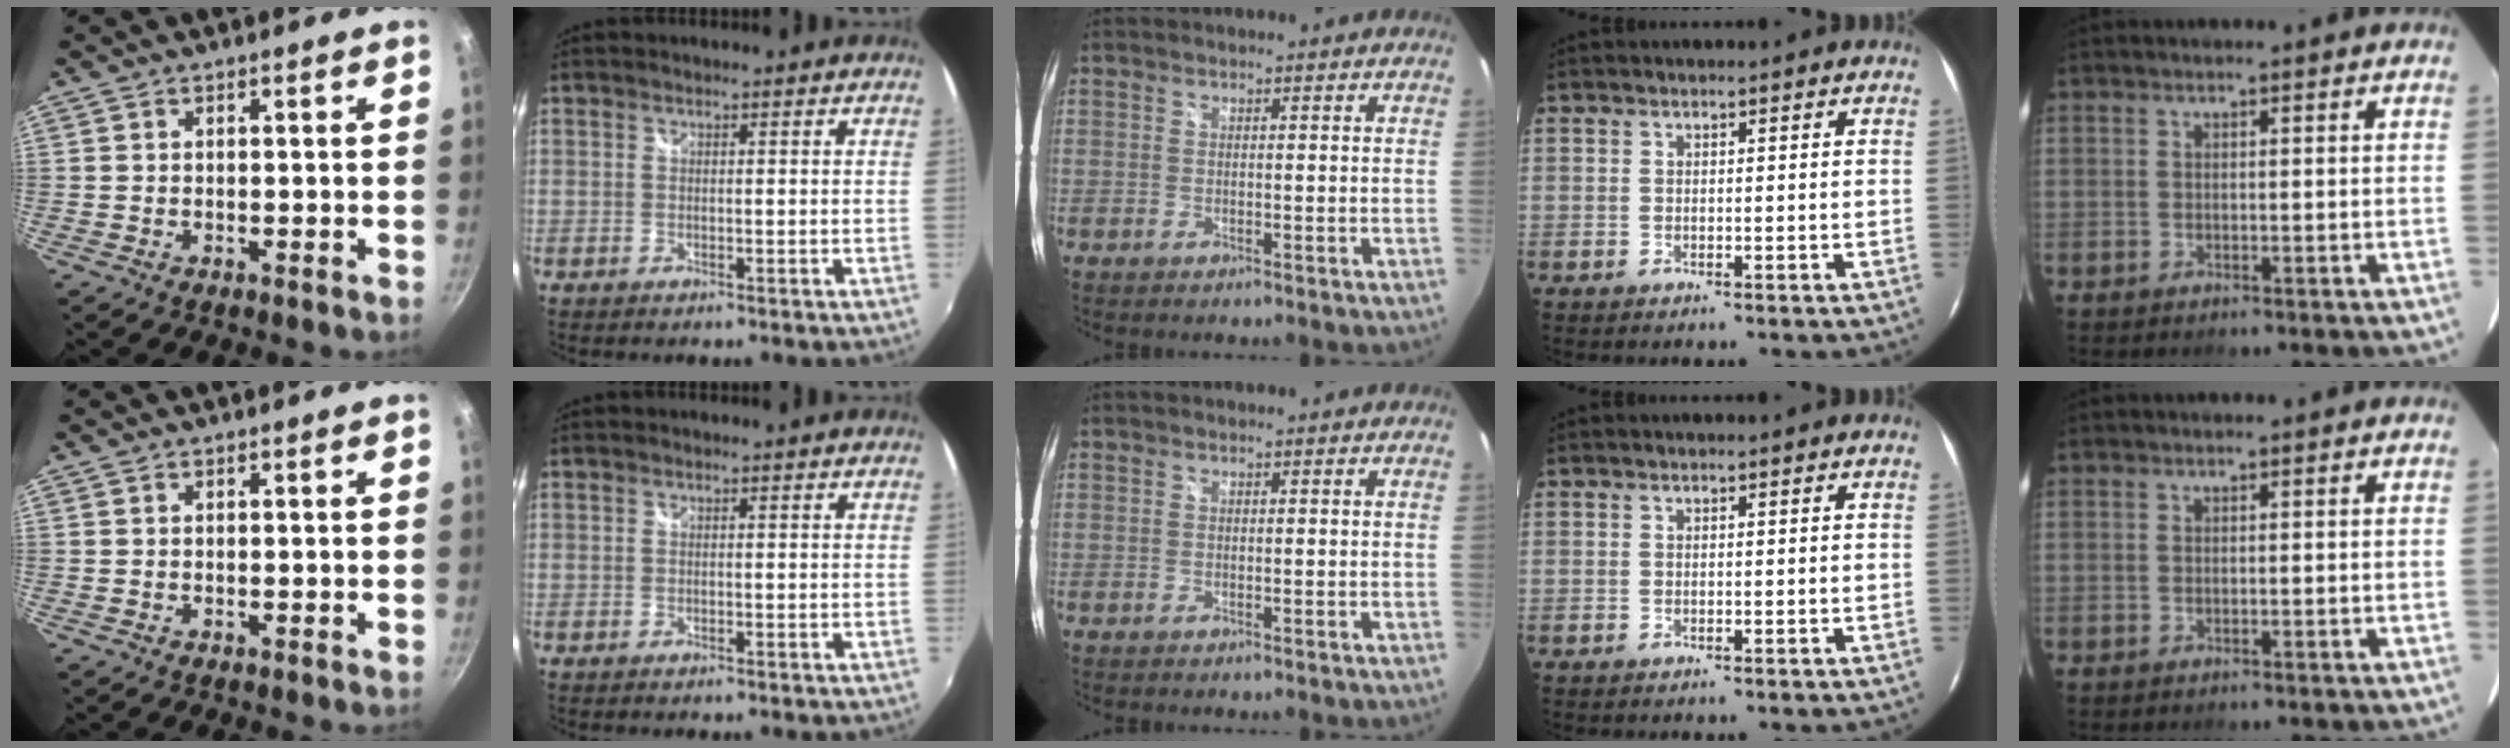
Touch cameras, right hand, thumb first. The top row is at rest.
{}